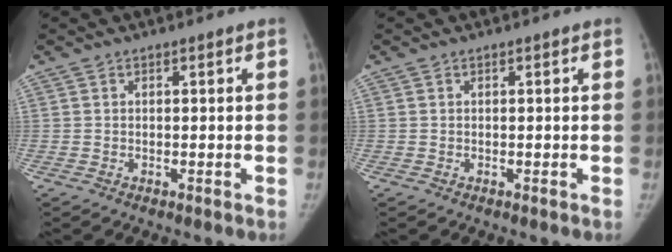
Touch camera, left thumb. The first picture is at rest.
{"total": 0.0}